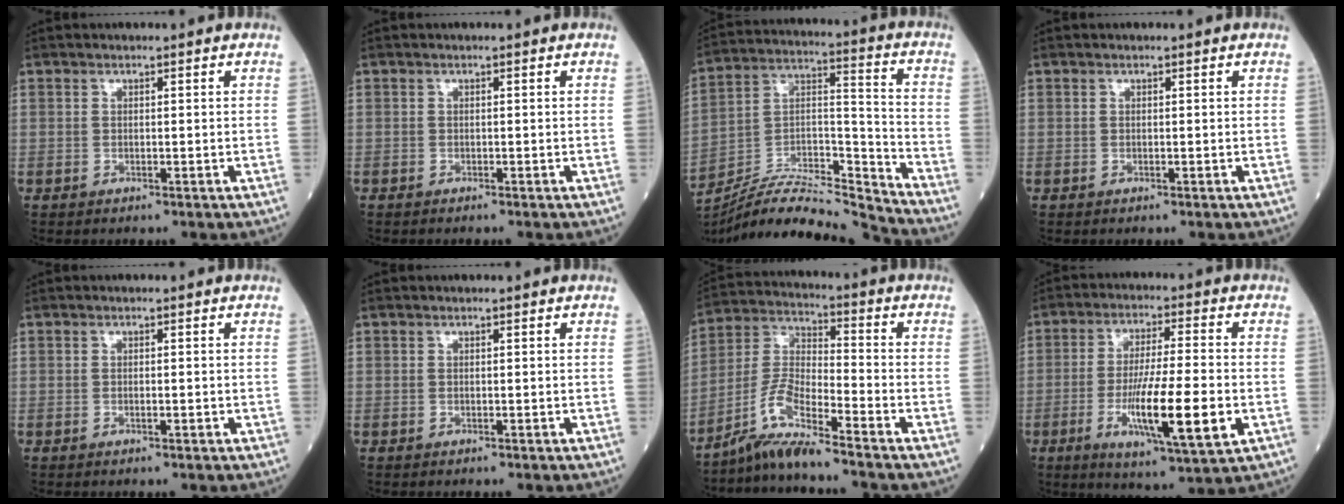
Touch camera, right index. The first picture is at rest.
{"total": 0.0}
{"total": 16.7, "force": [-16.2, 0.0, 4.0], "torque": [-0.064, 0.044, -0.285]}
{"total": 0.0}
{"total": 0.9, "force": [-0.2, 0.2, 0.9], "torque": [-0.018, -0.001, -0.004]}
{"total": 0.0}
{"total": 7.9, "force": [-6.5, -0.3, 4.5], "torque": [-0.099, -0.009, -0.131]}
{"total": 14.1, "force": [-3.7, 1.2, 13.6], "torque": [-0.242, -0.022, -0.062]}